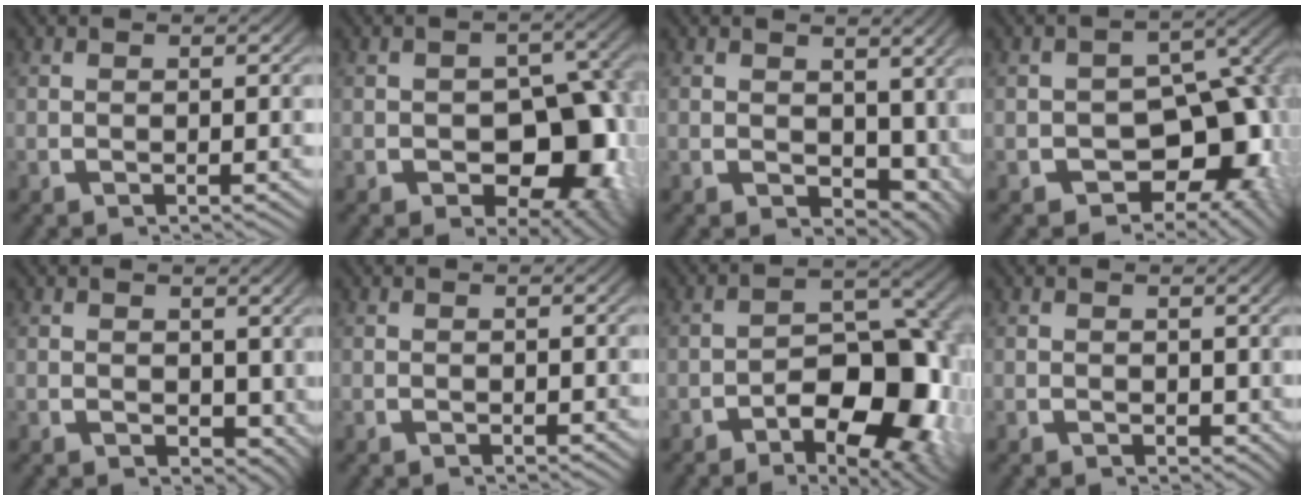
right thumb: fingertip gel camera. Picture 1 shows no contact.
{"total": 10.7, "force": [-1.6, 7.4, 7.6], "torque": [-0.120, -0.047, -0.001]}
{"total": 4.5, "force": [1.0, 3.5, 2.7], "torque": [-0.033, -0.022, 0.027]}
{"total": 12.6, "force": [-3.3, 9.3, 7.8], "torque": [-0.131, -0.058, -0.031]}
{"total": 2.2, "force": [0.8, 1.7, 1.1], "torque": [-0.009, -0.012, 0.023]}
{"total": 0.0}
{"total": 12.1, "force": [-3.3, 7.4, 9.0], "torque": [-0.134, -0.041, -0.037]}
{"total": 0.9, "force": [0.3, 0.8, 0.3], "torque": [0.003, -0.005, 0.011]}